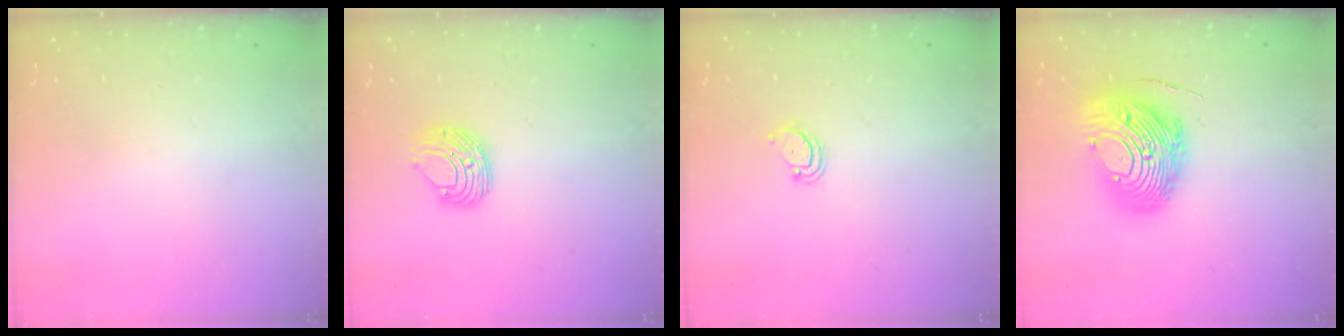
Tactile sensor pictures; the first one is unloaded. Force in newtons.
{"total": 8.7, "press": 8.6, "slide": 0.7}
{"total": 2.9, "press": 2.9, "slide": 0.2}
{"total": 17.6, "press": 17.5, "slide": 2.2}